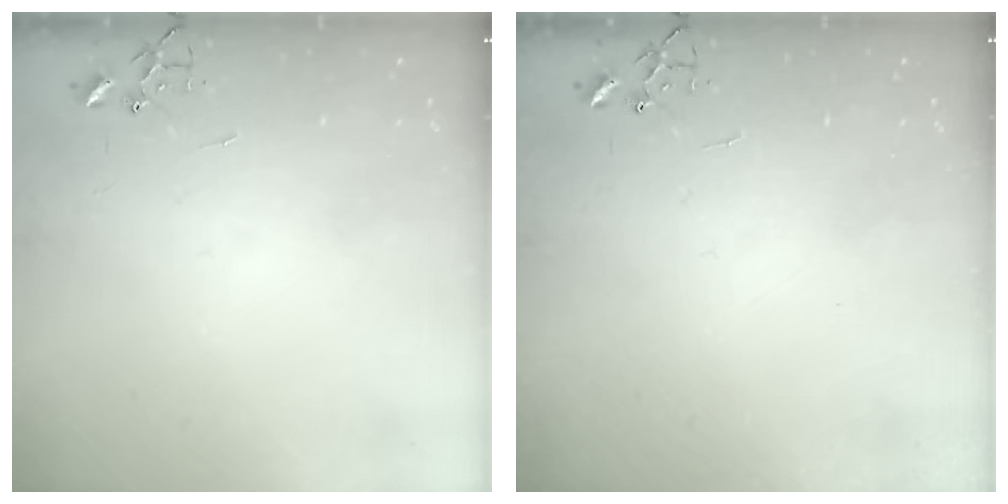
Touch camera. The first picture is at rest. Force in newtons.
{"total": 0.0}